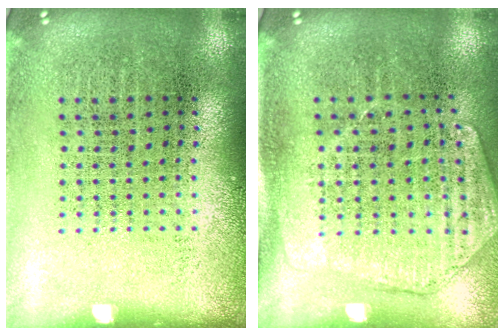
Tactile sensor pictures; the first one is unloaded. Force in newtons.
{"total": 1.7, "press": 1.5, "slide": 0.9}